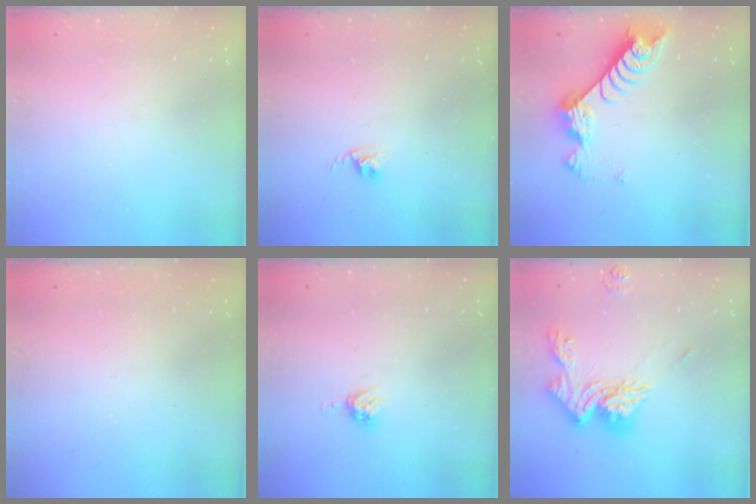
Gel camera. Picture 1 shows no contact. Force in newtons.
{"total": 2.4, "press": 2.4, "slide": 0.3}
{"total": 7.4, "press": 7.3, "slide": 1.0}
{"total": 0.0}
{"total": 4.0, "press": 4.0, "slide": 0.5}
{"total": 14.4, "press": 14.4, "slide": 1.5}